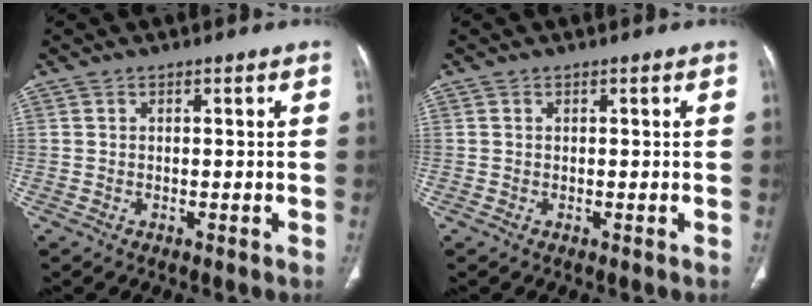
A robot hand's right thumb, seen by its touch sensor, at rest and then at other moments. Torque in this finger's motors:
{"motor_torque": [0.16, 0.11, 0.34, 0.21, -0.01]}